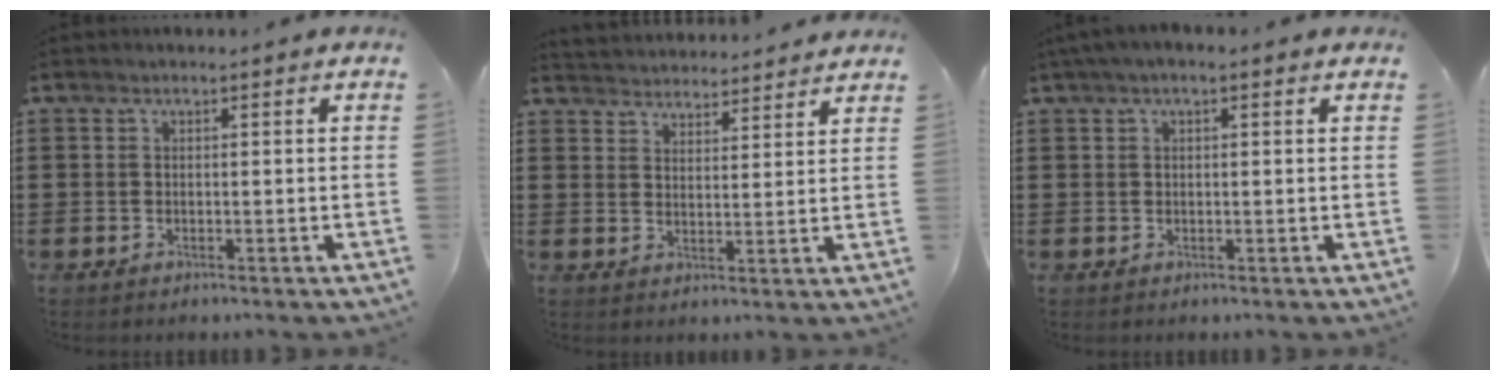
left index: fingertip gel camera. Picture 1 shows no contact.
{"total": 3.6, "force": [3.6, 0.0, -0.5], "torque": [-0.004, -0.017, 0.064]}
{"total": 1.5, "force": [0.6, 0.6, 1.2], "torque": [-0.023, 0.006, 0.009]}